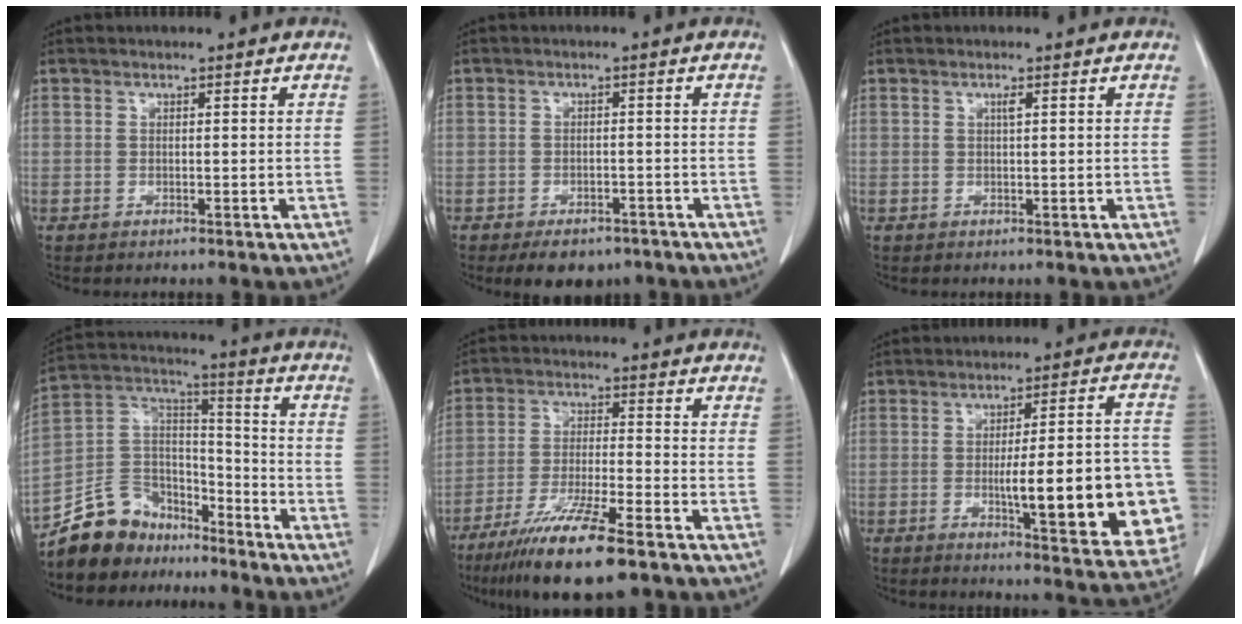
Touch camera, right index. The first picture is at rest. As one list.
[{"total": 6.0, "force": [-4.6, 3.3, 2.2], "torque": [-0.023, 0.003, -0.062]}, {"total": 0.7, "force": [0.3, 0.0, 0.7], "torque": [-0.014, 0.001, 0.006]}, {"total": 12.3, "force": [-10.1, 6.9, 1.7], "torque": [-0.040, 0.067, -0.184]}, {"total": 12.8, "force": [-8.5, 1.1, 9.5], "torque": [-0.176, -0.033, -0.150]}, {"total": 19.3, "force": [-3.8, 3.5, 18.6], "torque": [-0.168, 0.023, -0.033]}]